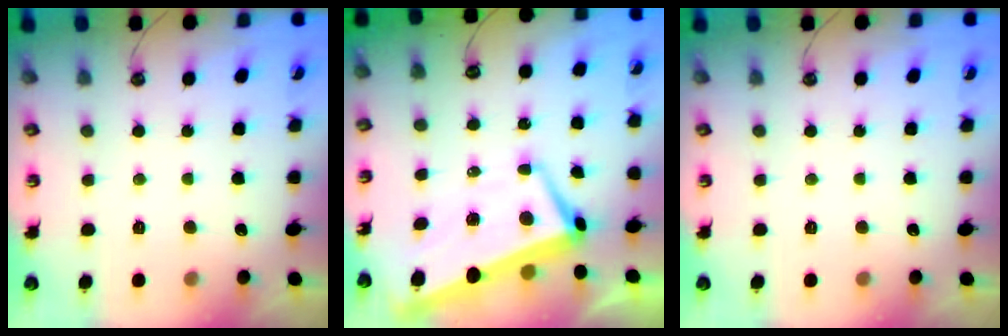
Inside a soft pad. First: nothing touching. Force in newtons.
{"total": 1.6, "press": 1.0, "slide": 1.3}
{"total": 0.0}